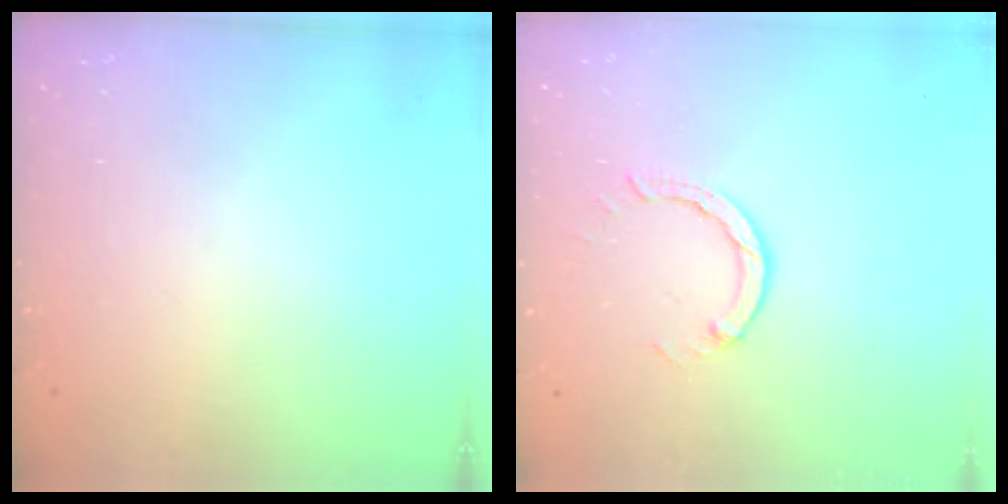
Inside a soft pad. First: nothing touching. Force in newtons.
{"total": 2.7, "press": 2.7, "slide": 0.3}